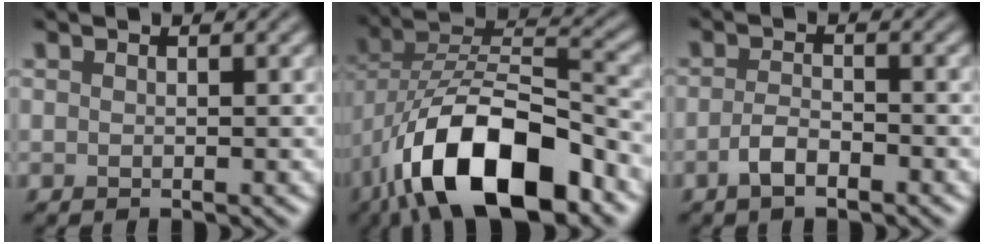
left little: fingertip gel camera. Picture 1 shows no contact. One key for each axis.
{"total": 13.8, "fx": -7.7, "fy": 5.6, "fz": 10.0, "tx": -0.173, "ty": 0.000, "tz": -0.143}
{"total": 2.1, "fx": -1.5, "fy": 0.6, "fz": 1.4, "tx": -0.026, "ty": 0.004, "tz": -0.035}